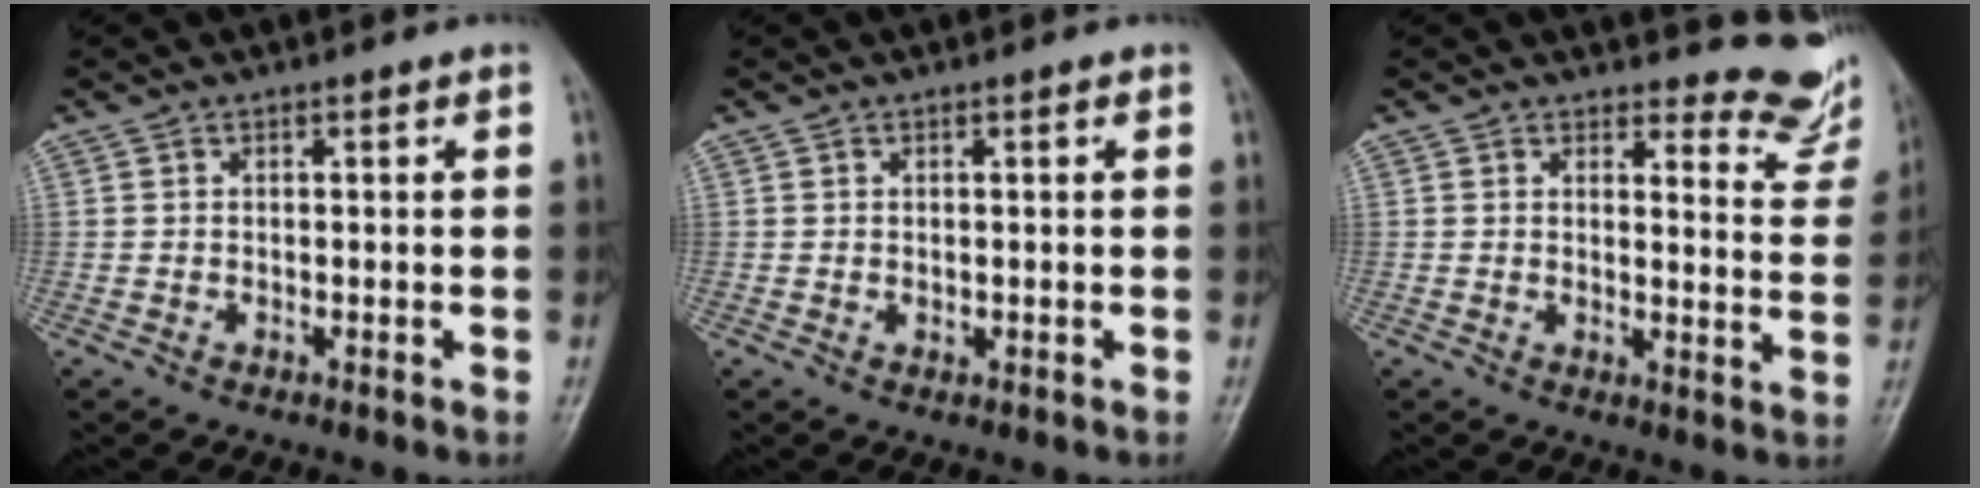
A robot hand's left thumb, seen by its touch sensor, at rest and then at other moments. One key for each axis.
{"total": 0.9, "fx": 0.2, "fy": 0.7, "fz": 0.6, "tx": -0.007, "ty": -0.001, "tz": 0.005}
{"total": 9.3, "fx": 8.9, "fy": 2.8, "fz": 0.8, "tx": 0.029, "ty": -0.089, "tz": 0.076}